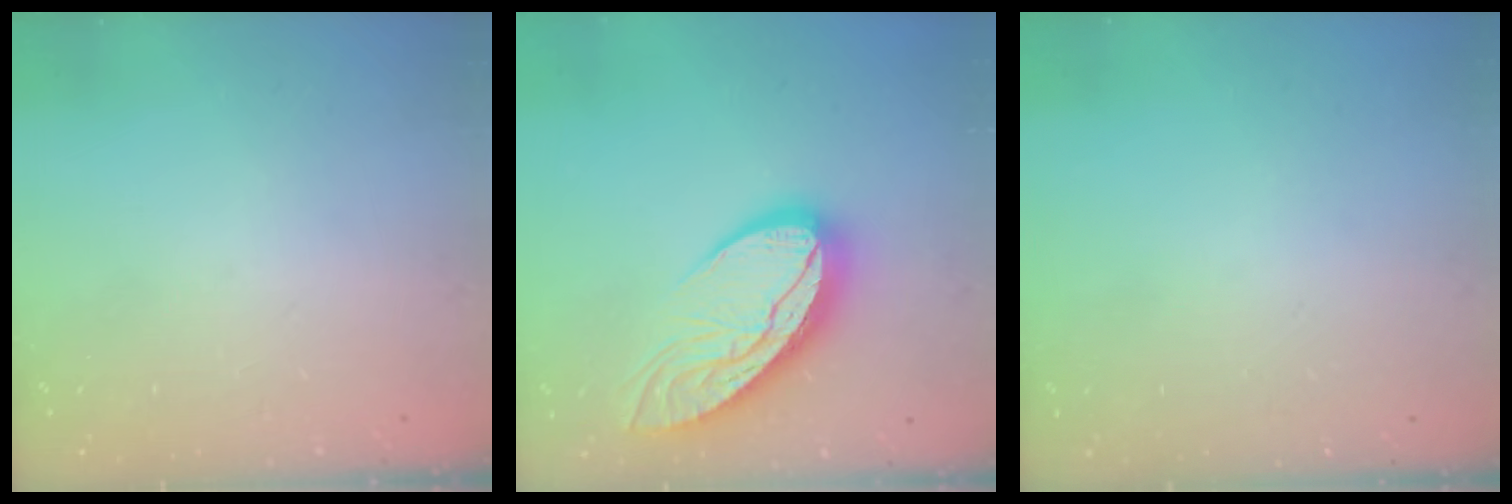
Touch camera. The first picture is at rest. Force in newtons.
{"total": 15.7, "press": 15.6, "slide": 1.9}
{"total": 0.0}